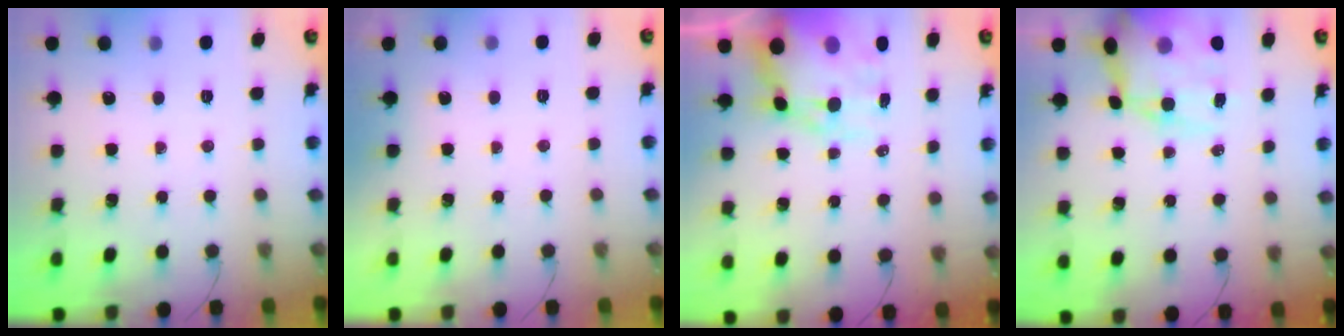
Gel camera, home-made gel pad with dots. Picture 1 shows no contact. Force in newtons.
{"total": 1.9, "press": 1.9, "slide": 0.3}
{"total": 12.6, "press": 12.2, "slide": 3.1}
{"total": 16.6, "press": 16.2, "slide": 3.6}